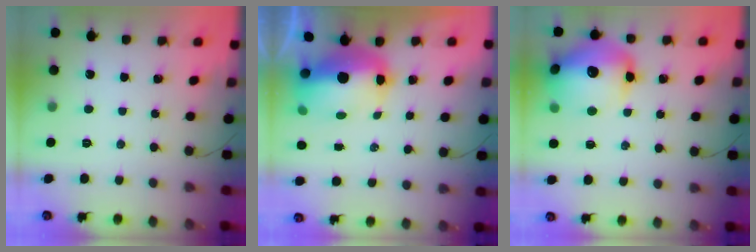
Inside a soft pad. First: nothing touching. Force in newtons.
{"total": 11.3, "press": 11.0, "slide": 2.4}
{"total": 18.8, "press": 18.6, "slide": 2.6}